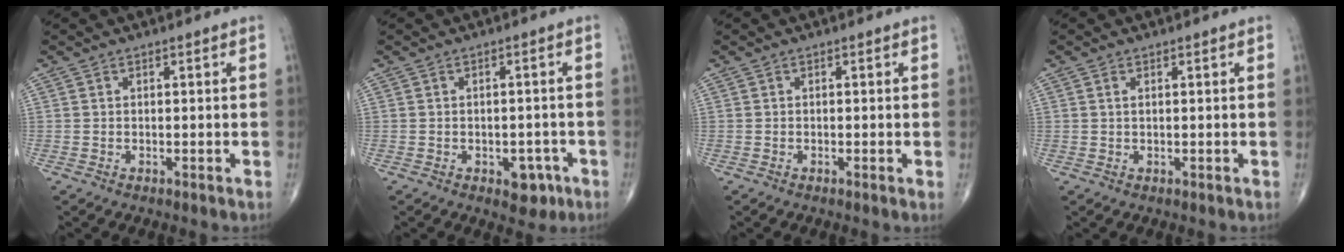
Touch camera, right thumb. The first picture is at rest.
{"total": 4.5, "force": [-2.1, 2.8, 2.9], "torque": [-0.011, 0.012, -0.021]}
{"total": 0.6, "force": [-0.1, 0.0, 0.6], "torque": [-0.013, -0.002, -0.003]}
{"total": 0.7, "force": [0.3, 0.2, 0.6], "torque": [-0.014, 0.006, 0.006]}